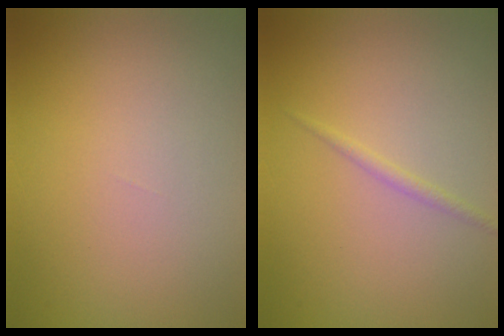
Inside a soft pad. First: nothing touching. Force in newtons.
{"total": 0.9, "press": 0.9, "slide": 0.1}